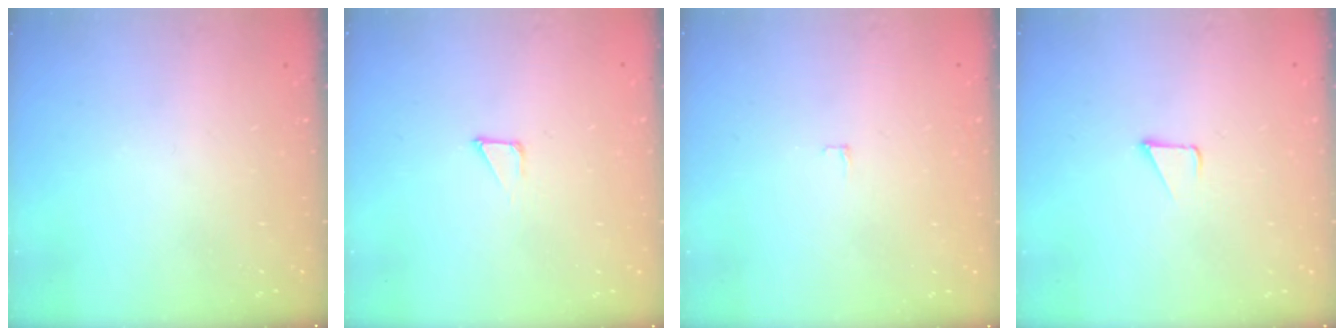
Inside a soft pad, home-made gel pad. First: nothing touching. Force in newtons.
{"total": 1.2, "press": 1.2, "slide": 0.0}
{"total": 2.4, "press": 2.4, "slide": 0.2}
{"total": 1.5, "press": 1.5, "slide": 0.1}